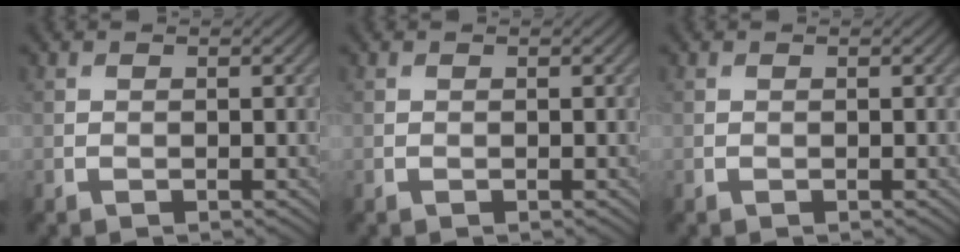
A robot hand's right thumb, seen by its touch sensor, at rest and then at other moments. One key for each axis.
{"total": 0.0}
{"total": 0.0}